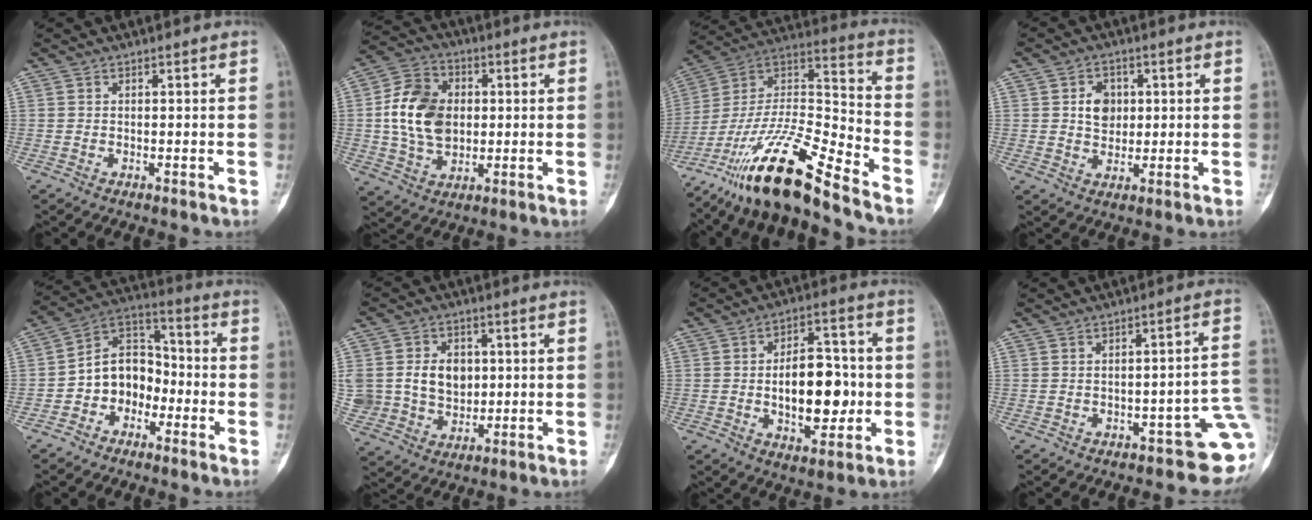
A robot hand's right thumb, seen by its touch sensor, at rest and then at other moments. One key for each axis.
{"total": 14.1, "fx": 0.9, "fy": 10.4, "fz": 9.5, "tx": -0.152, "ty": 0.009, "tz": 0.017}
{"total": 21.3, "fx": -15.8, "fy": 3.6, "fz": 13.9, "tx": -0.281, "ty": 0.073, "tz": -0.291}
{"total": 5.8, "fx": 1.1, "fy": 4.6, "fz": 3.4, "tx": -0.031, "ty": -0.004, "tz": 0.018}
{"total": 10.9, "fx": -3.2, "fy": 8.4, "fz": 6.0, "tx": -0.067, "ty": 0.053, "tz": -0.070}
{"total": 14.2, "fx": 1.8, "fy": 11.4, "fz": 8.2, "tx": -0.140, "ty": 0.004, "tz": 0.052}
{"total": 14.4, "fx": -1.1, "fy": 8.0, "fz": 11.9, "tx": -0.148, "ty": 0.018, "tz": -0.011}
{"total": 9.5, "fx": -3.1, "fy": 3.8, "fz": 8.1, "tx": -0.064, "ty": 0.026, "tz": -0.035}